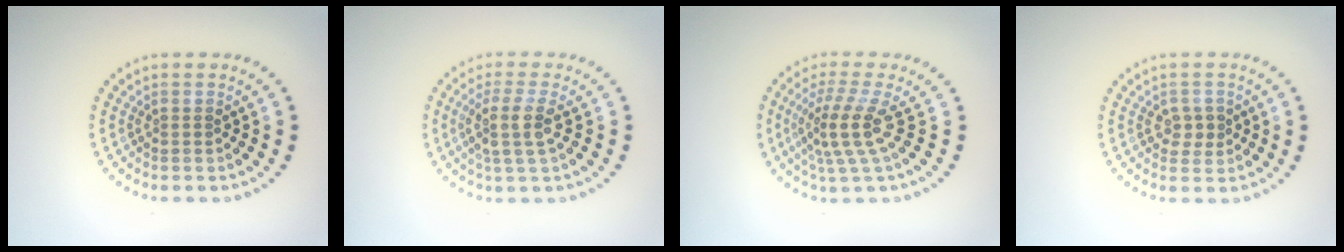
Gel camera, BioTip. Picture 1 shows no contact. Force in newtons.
{"total": 3.1, "press": 2.5, "slide": 1.9}
{"total": 3.8, "press": 2.7, "slide": 2.6}
{"total": 1.8, "press": 1.8, "slide": 0.5}